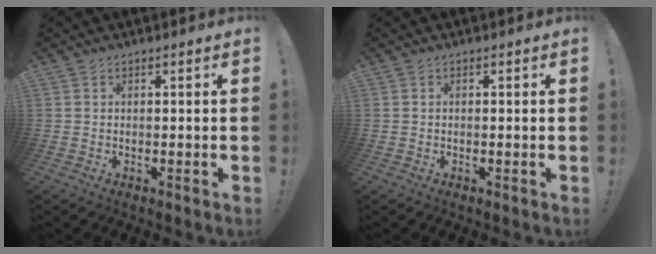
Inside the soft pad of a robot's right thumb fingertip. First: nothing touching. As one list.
[{"total": 0.0}]